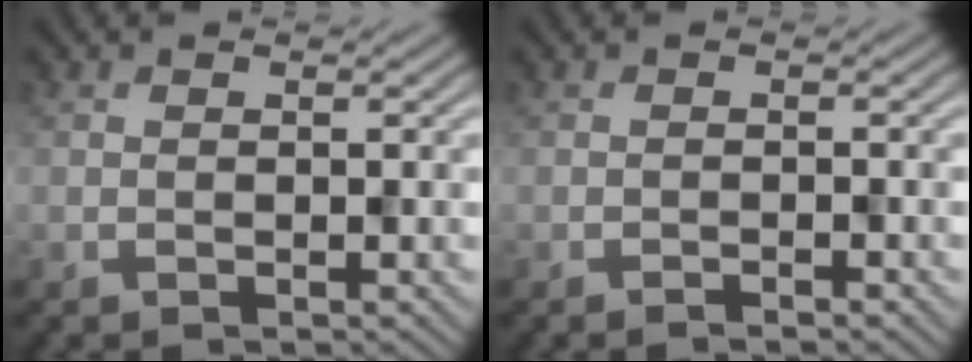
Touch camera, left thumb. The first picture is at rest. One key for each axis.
{"total": 0.8, "fx": -0.7, "fy": 0.0, "fz": 0.5, "tx": -0.008, "ty": 0.002, "tz": -0.015}